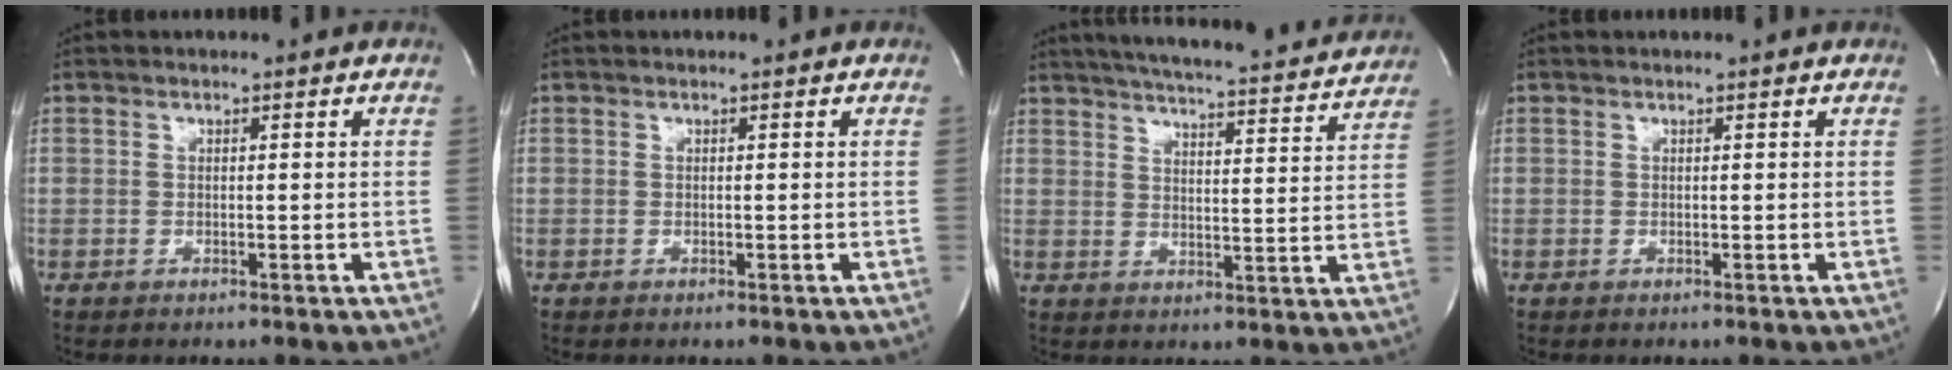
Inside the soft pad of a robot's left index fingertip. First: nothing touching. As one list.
[{"total": 0.0}, {"total": 22.4, "force": [20.6, 2.3, 8.5], "torque": [-0.136, -0.022, 0.260]}, {"total": 1.0, "force": [1.0, 0.0, 0.2], "torque": [-0.008, 0.006, 0.011]}]